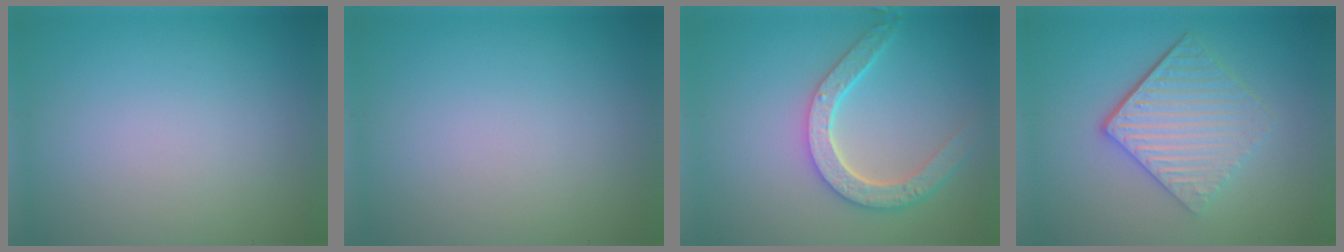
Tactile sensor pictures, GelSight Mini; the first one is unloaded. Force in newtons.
{"total": 0.0}
{"total": 4.6, "press": 3.7, "slide": 2.7}
{"total": 5.5, "press": 3.9, "slide": 3.8}